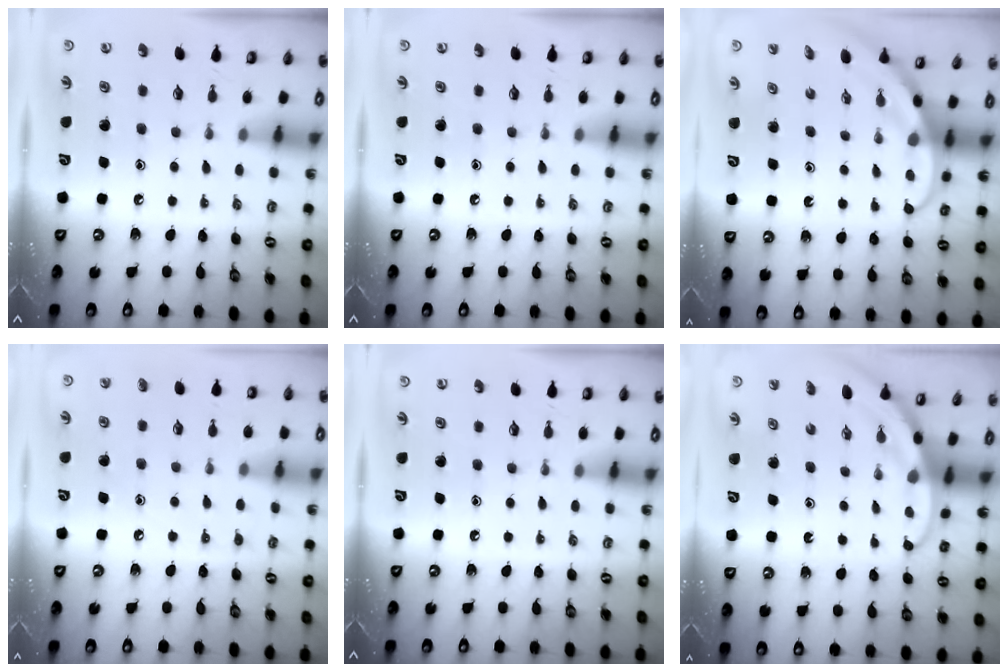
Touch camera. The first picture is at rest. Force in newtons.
{"total": 0.0}
{"total": 3.1, "press": 3.1, "slide": 0.1}
{"total": 4.9, "press": 4.9, "slide": 0.5}
{"total": 0.0}
{"total": 3.0, "press": 3.0, "slide": 0.1}